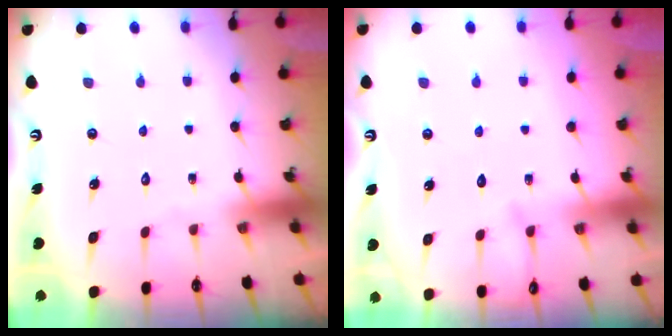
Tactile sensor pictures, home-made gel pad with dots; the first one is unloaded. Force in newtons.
{"total": 6.3, "press": 6.3, "slide": 0.5}